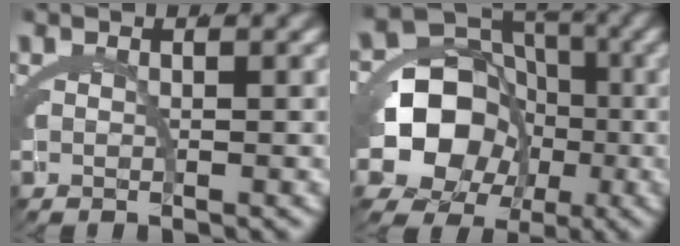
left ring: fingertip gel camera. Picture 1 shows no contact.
{"total": 16.3, "force": [-2.3, 14.1, 8.0], "torque": [-0.163, -0.055, -0.035]}